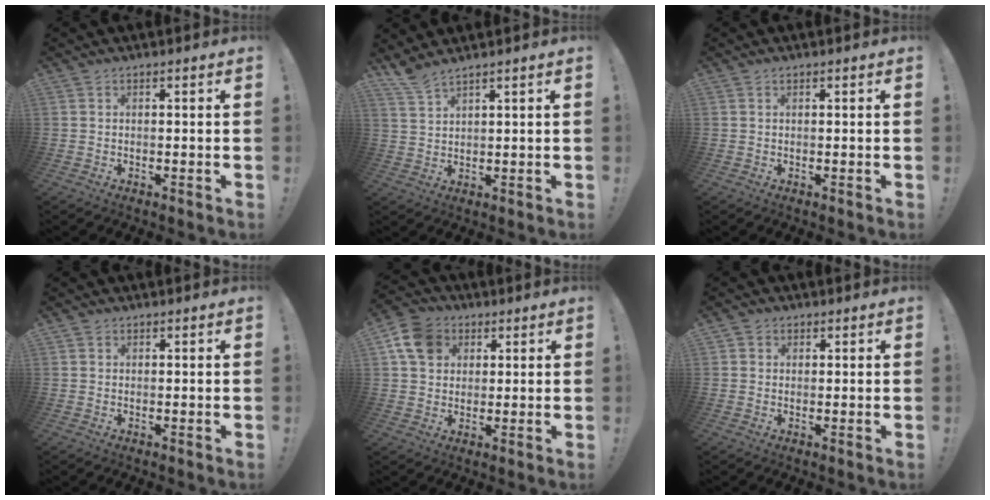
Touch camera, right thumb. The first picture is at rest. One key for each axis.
{"total": 4.6, "fx": 4.1, "fy": 0.4, "fz": 2.1, "tx": -0.046, "ty": -0.025, "tz": 0.075}
{"total": 0.0}
{"total": 0.7, "fx": 0.3, "fy": 0.6, "fz": -0.1, "tx": 0.004, "ty": 0.000, "tz": 0.006}
{"total": 10.8, "fx": 3.9, "fy": 8.7, "fz": 5.1, "tx": -0.095, "ty": -0.005, "tz": 0.081}
{"total": 1.8, "fx": 0.5, "fy": 1.6, "fz": 0.4, "tx": -0.007, "ty": 0.002, "tz": 0.009}